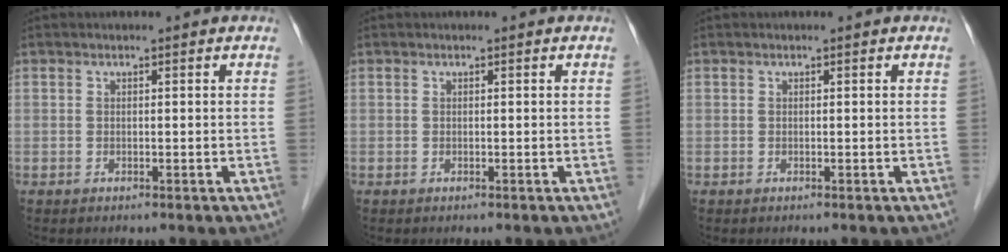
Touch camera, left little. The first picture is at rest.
{"total": 0.0}
{"total": 0.0}